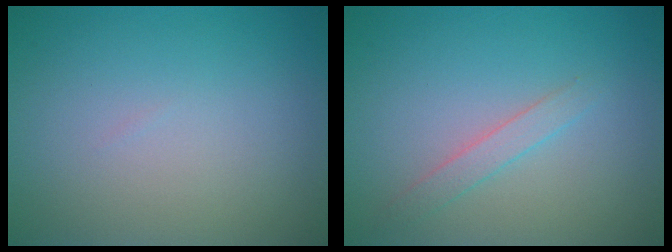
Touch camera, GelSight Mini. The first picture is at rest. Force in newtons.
{"total": 1.5, "press": 1.5, "slide": 0.1}